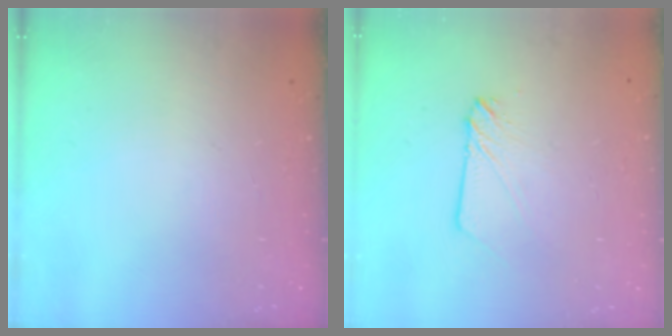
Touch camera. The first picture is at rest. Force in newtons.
{"total": 4.1, "press": 4.1, "slide": 0.4}